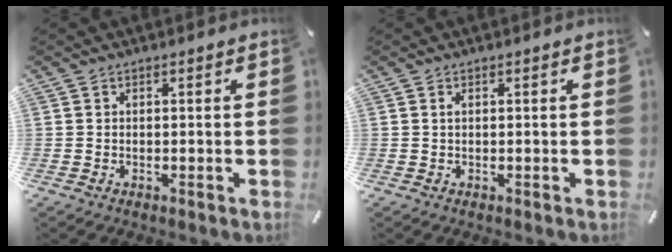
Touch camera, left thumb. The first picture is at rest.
{"total": 0.6, "force": [0.1, 0.1, 0.6], "torque": [-0.012, -0.002, 0.002]}